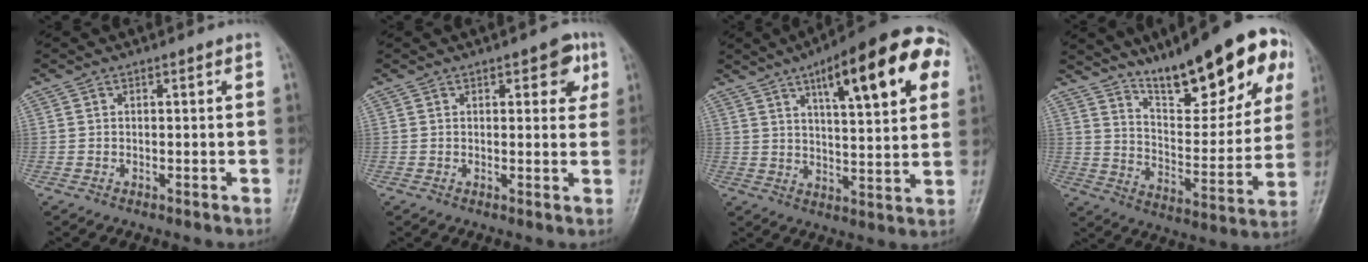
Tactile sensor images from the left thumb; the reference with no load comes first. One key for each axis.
{"total": 5.0, "fx": 2.2, "fy": 2.5, "fz": 3.7, "tx": -0.017, "ty": -0.004, "tz": 0.018}
{"total": 21.2, "fx": 8.9, "fy": 6.4, "fz": 18.2, "tx": -0.225, "ty": -0.002, "tz": 0.120}
{"total": 21.9, "fx": 13.5, "fy": 6.2, "fz": 16.1, "tx": -0.193, "ty": -0.054, "tz": 0.214}